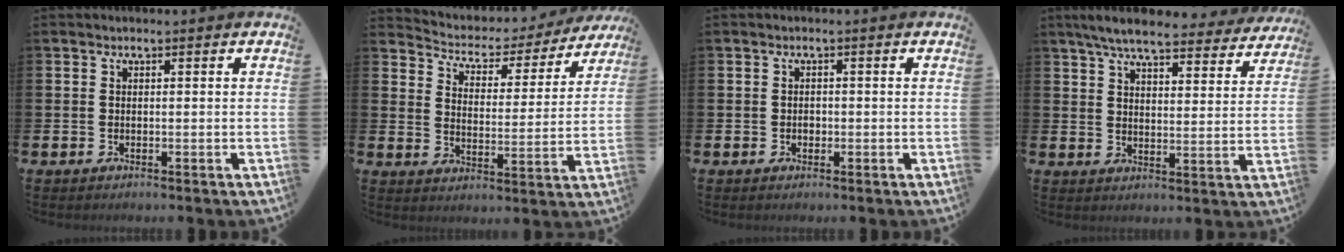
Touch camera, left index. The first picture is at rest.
{"total": 4.1, "force": [3.7, 1.7, 0.5], "torque": [-0.035, -0.033, 0.054]}
{"total": 0.9, "force": [-0.1, 0.7, 0.5], "torque": [-0.001, 0.002, -0.005]}
{"total": 7.0, "force": [6.4, 1.0, 2.7], "torque": [-0.059, -0.035, 0.108]}